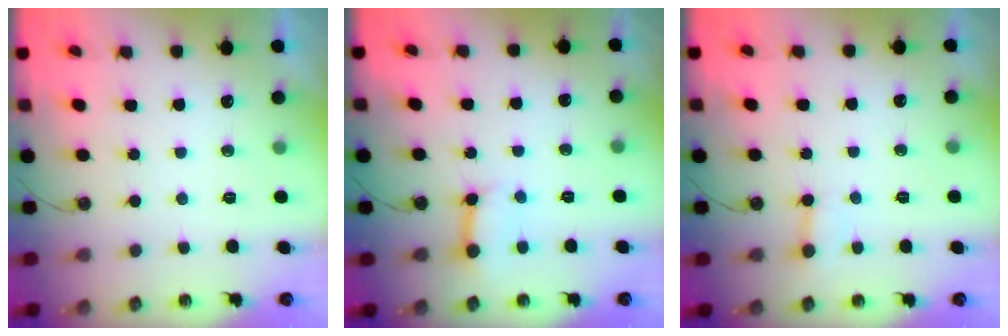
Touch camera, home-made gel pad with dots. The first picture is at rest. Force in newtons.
{"total": 7.3, "press": 7.2, "slide": 0.8}
{"total": 2.4, "press": 2.4, "slide": 0.1}